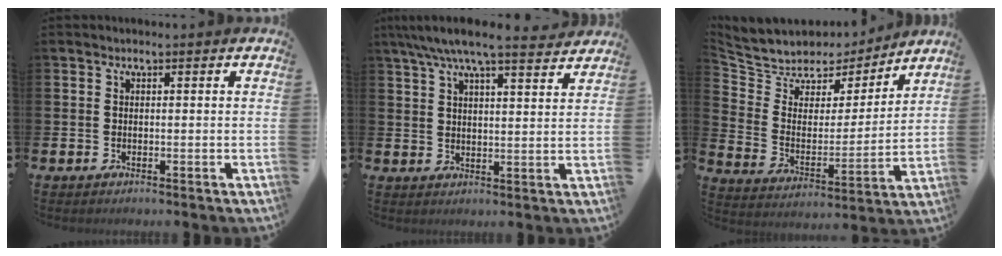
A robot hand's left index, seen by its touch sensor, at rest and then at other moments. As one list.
[{"total": 7.1, "force": [6.5, 0.8, 2.8], "torque": [-0.067, -0.026, 0.114]}, {"total": 7.9, "force": [7.2, 3.2, 0.0], "torque": [-0.052, -0.058, 0.128]}]